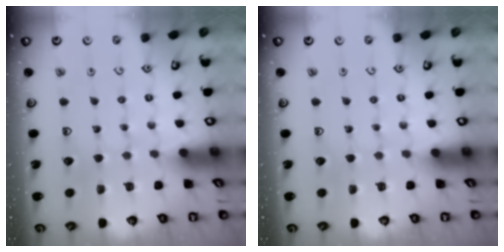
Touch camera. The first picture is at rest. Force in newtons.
{"total": 0.0}